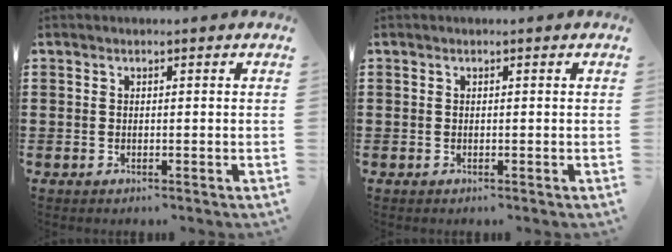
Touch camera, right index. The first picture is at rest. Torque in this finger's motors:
{"motor_torque": [0.00, 0.00, 0.00, -0.01]}